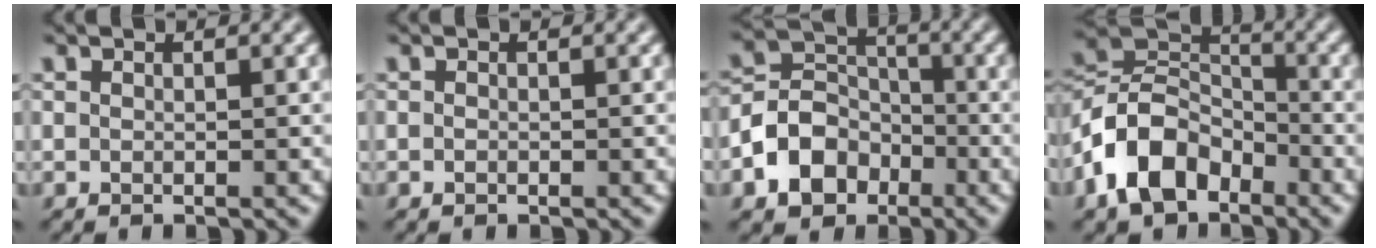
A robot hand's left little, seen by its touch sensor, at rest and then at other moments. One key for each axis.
{"total": 0.0}
{"total": 6.0, "fx": -2.8, "fy": 4.7, "fz": 2.7, "tx": -0.045, "ty": 0.005, "tz": -0.059}
{"total": 8.1, "fx": -4.2, "fy": 5.2, "fz": 4.5, "tx": -0.088, "ty": 0.011, "tz": -0.098}